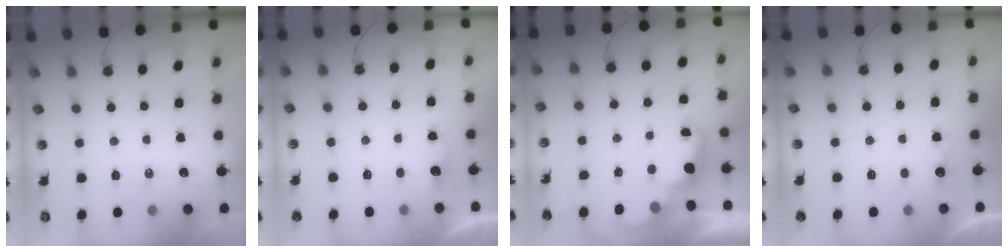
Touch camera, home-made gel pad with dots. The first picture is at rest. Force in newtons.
{"total": 1.5, "press": 1.2, "slide": 0.8}
{"total": 2.4, "press": 2.4, "slide": 0.6}
{"total": 1.0, "press": 0.7, "slide": 0.8}